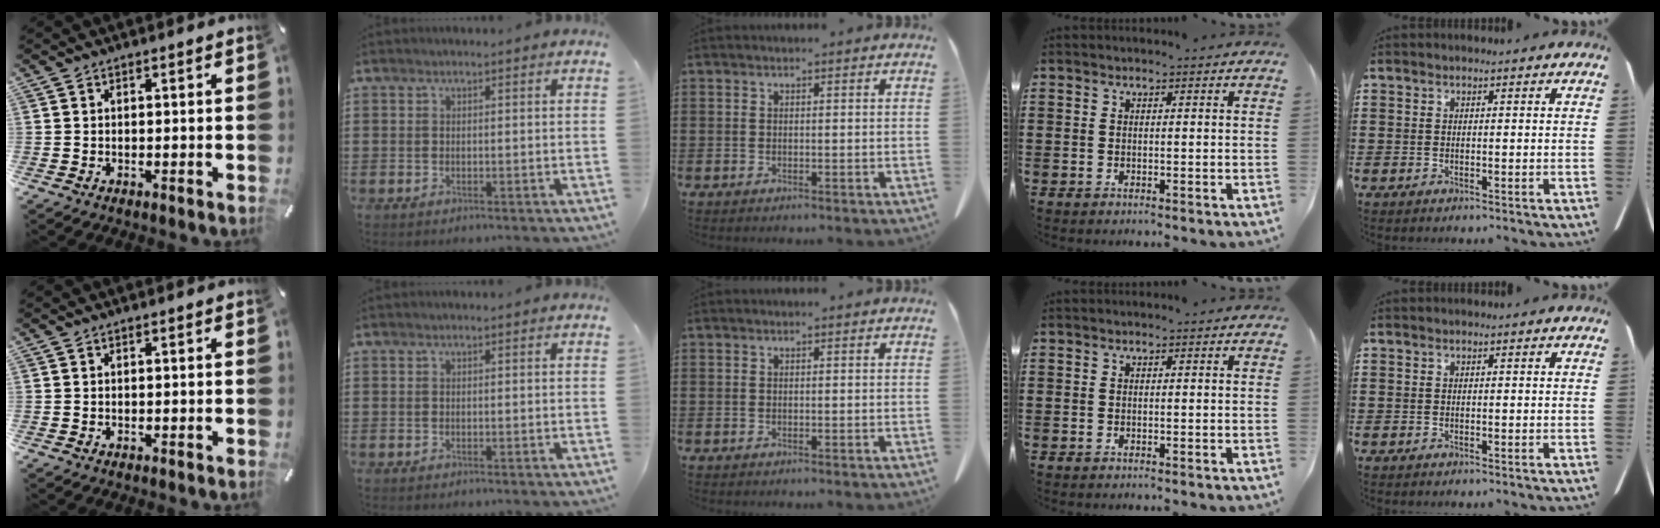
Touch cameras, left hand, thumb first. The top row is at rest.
{}